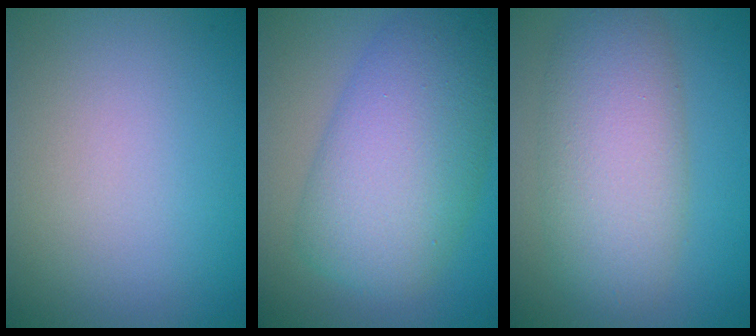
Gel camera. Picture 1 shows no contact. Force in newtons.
{"total": 9.5, "press": 9.5, "slide": 0.1}
{"total": 7.0, "press": 7.0, "slide": 0.4}